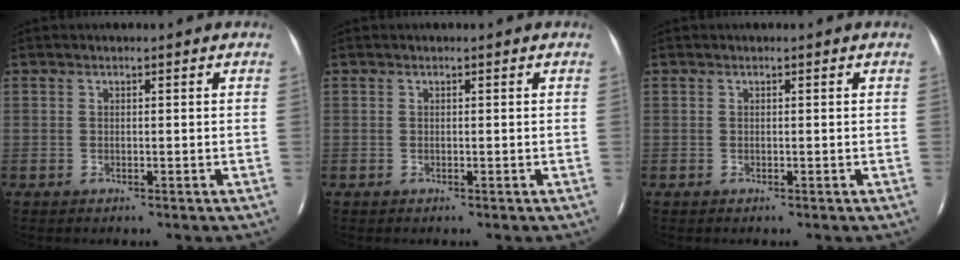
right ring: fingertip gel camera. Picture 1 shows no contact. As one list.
[{"total": 0.0}, {"total": 0.0}]